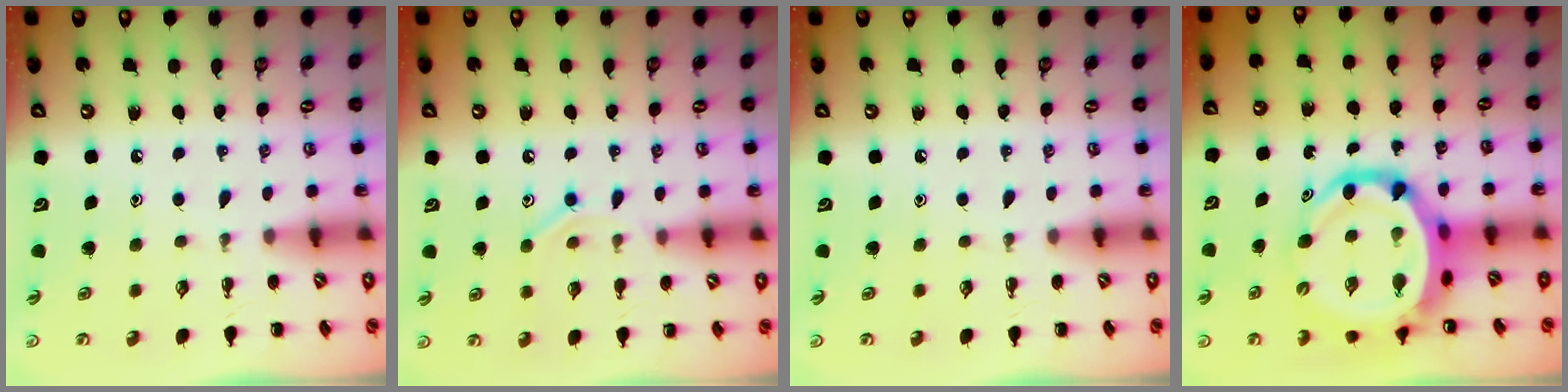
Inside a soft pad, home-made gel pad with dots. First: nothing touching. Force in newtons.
{"total": 7.8, "press": 7.8, "slide": 1.1}
{"total": 0.0}
{"total": 12.6, "press": 12.1, "slide": 3.5}